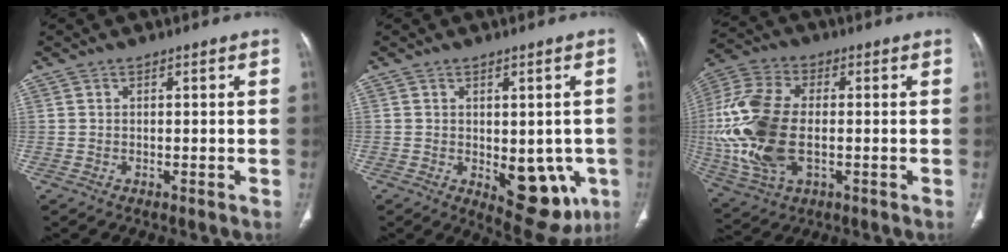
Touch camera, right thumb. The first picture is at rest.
{"total": 11.8, "force": [-3.2, 6.4, 9.3], "torque": [-0.071, -0.006, -0.025]}
{"total": 18.3, "force": [-1.3, 10.4, 14.9], "torque": [-0.339, 0.002, -0.019]}